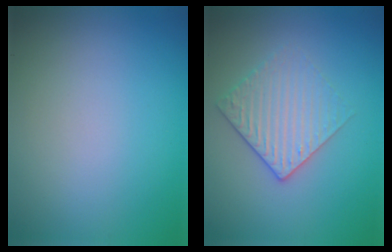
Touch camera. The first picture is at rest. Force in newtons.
{"total": 3.0, "press": 2.6, "slide": 1.4}